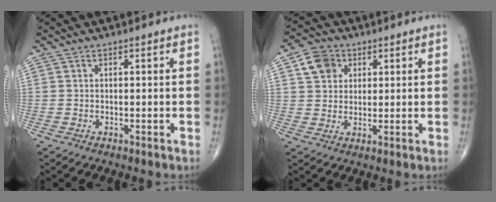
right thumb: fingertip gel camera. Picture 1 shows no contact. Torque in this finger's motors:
{"motor_torque": [-0.71, 0.77, 0.04, -0.05, 0.05]}